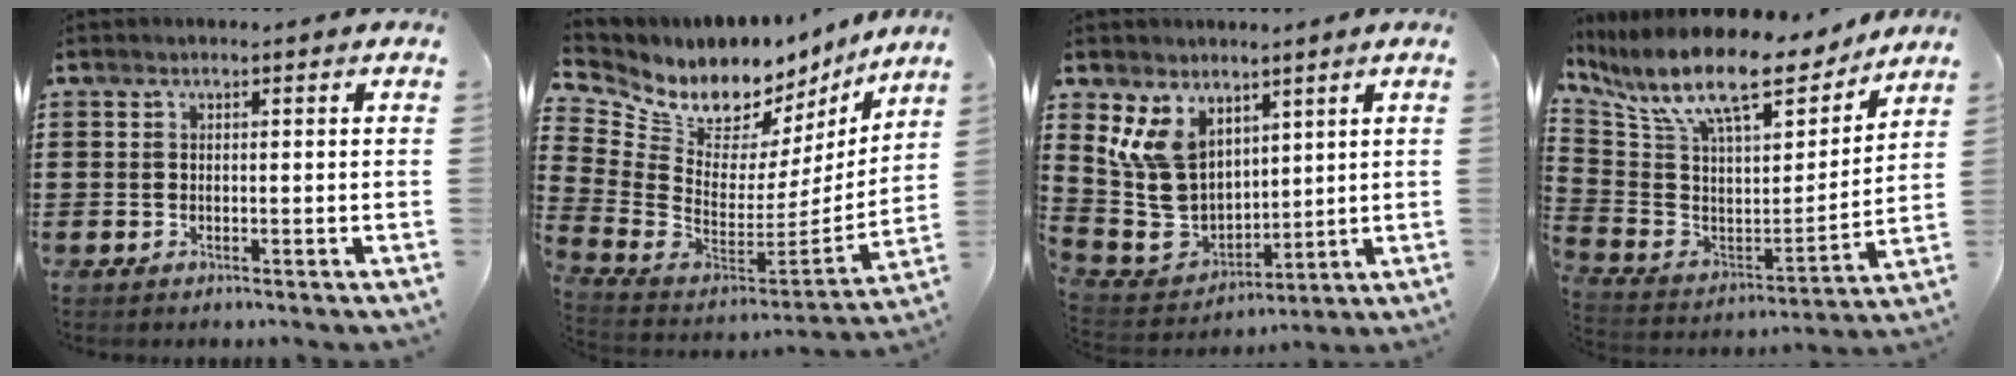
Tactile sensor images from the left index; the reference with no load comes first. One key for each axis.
{"total": 7.3, "fx": 5.8, "fy": 3.8, "fz": 2.2, "tx": -0.085, "ty": -0.063, "tz": 0.103}
{"total": 10.4, "fx": 4.9, "fy": 7.8, "fz": 4.7, "tx": -0.147, "ty": -0.012, "tz": 0.101}
{"total": 14.3, "fx": 10.7, "fy": 3.7, "fz": 8.8, "tx": -0.198, "ty": -0.062, "tz": 0.182}